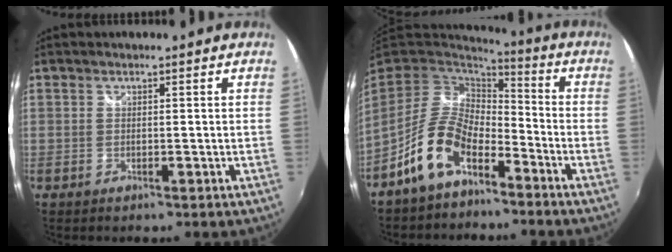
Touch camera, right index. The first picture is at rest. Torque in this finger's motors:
{"motor_torque": [1.11, -1.03, 0.80, 0.20]}